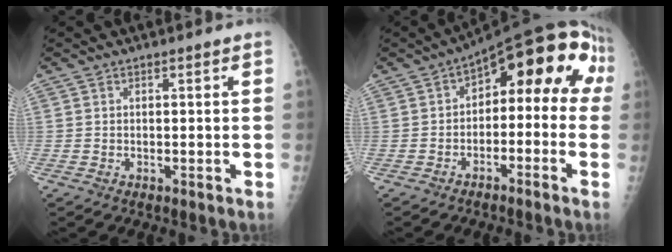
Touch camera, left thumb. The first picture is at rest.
{"total": 14.1, "force": [0.0, 7.8, 11.7], "torque": [-0.115, 0.063, -0.010]}